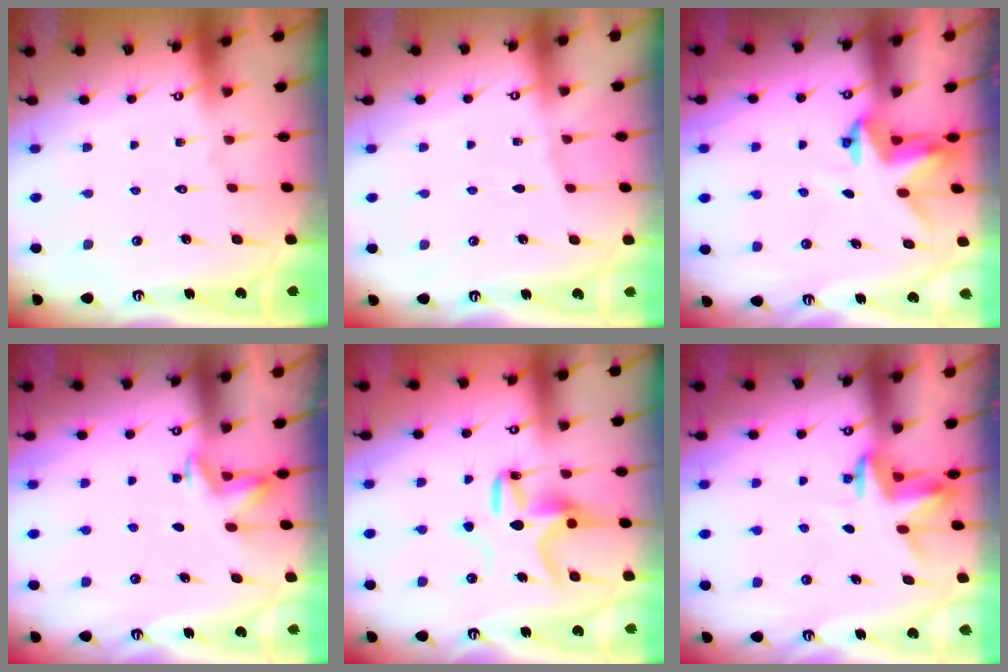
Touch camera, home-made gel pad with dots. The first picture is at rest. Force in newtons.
{"total": 1.8, "press": 1.8, "slide": 0.3}
{"total": 3.4, "press": 3.4, "slide": 0.3}
{"total": 3.2, "press": 3.1, "slide": 0.7}
{"total": 10.0, "press": 10.0, "slide": 0.4}
{"total": 3.5, "press": 3.5, "slide": 0.3}